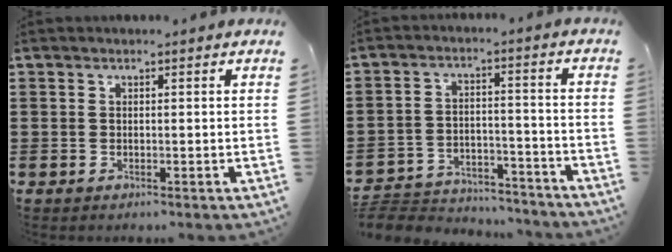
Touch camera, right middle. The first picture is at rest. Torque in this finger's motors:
{"motor_torque": [0.39, -0.33, 0.04, 0.02]}